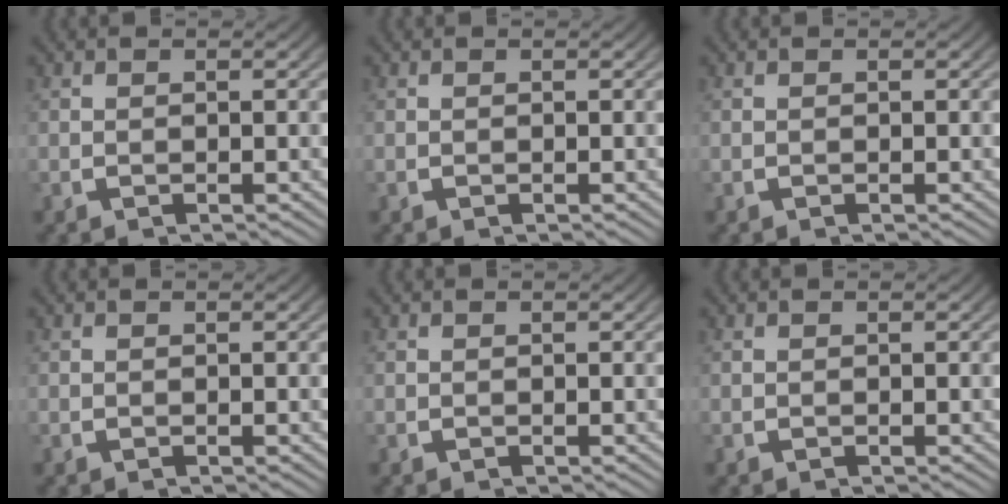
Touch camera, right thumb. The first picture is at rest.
{"total": 0.0}
{"total": 0.0}
{"total": 0.0}
{"total": 0.0}
{"total": 0.0}